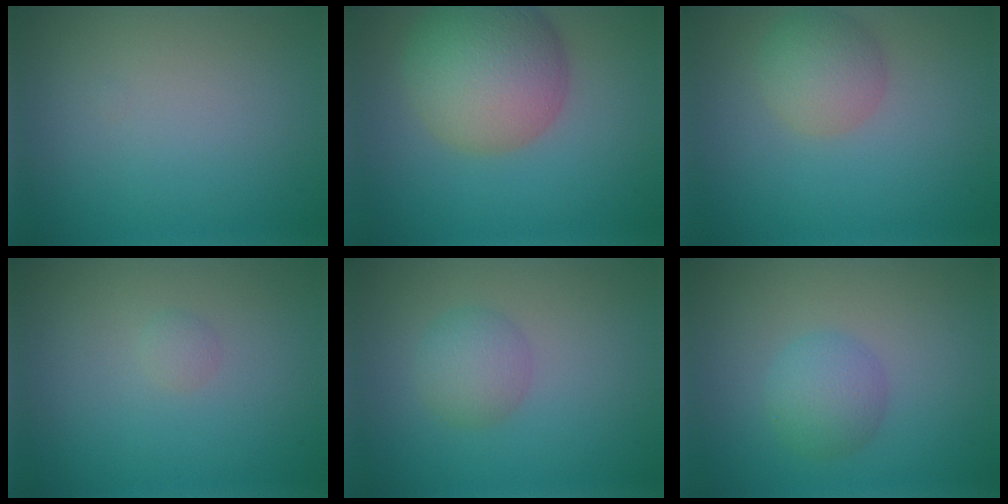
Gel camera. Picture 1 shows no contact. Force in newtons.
{"total": 8.9, "press": 8.8, "slide": 0.5}
{"total": 3.5, "press": 3.4, "slide": 0.3}
{"total": 0.7, "press": 0.7, "slide": 0.0}
{"total": 2.5, "press": 2.4, "slide": 0.2}
{"total": 2.8, "press": 2.8, "slide": 0.1}